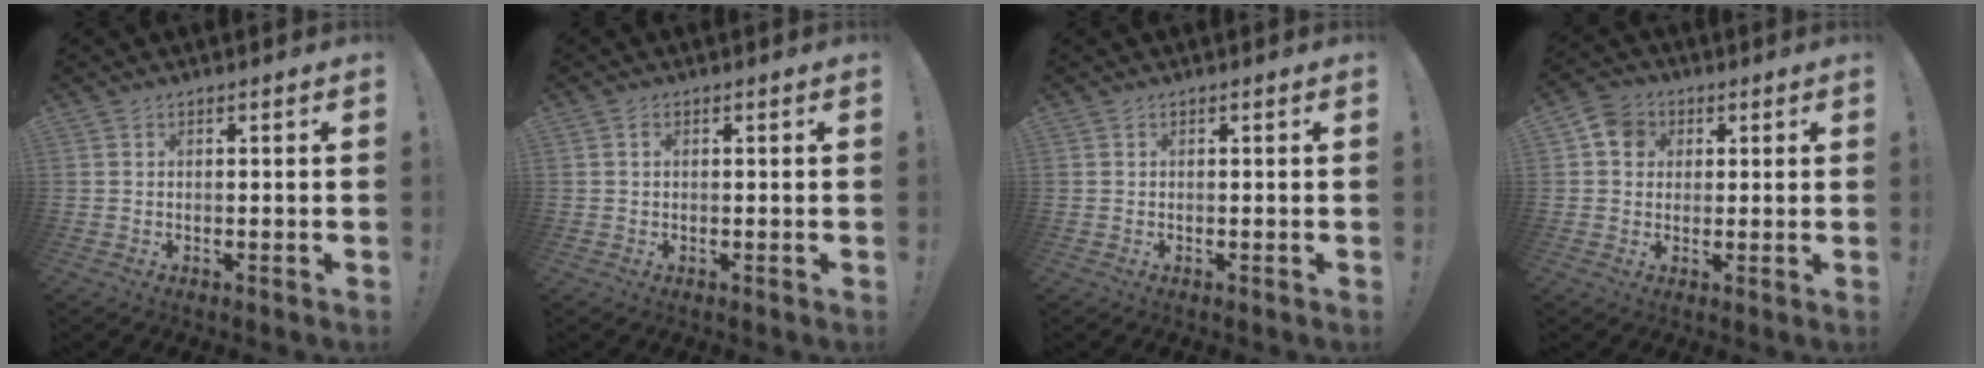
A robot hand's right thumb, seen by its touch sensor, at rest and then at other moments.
{"total": 0.7, "force": [0.2, 0.4, 0.5], "torque": [-0.012, 0.003, 0.002]}
{"total": 0.0}
{"total": 7.1, "force": [1.9, 6.2, 2.9], "torque": [-0.035, 0.002, 0.037]}